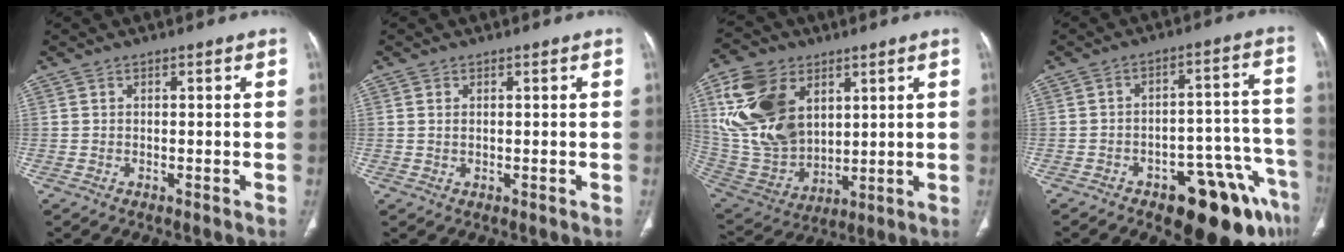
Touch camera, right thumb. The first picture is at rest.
{"total": 0.9, "force": [0.3, 0.5, 0.7], "torque": [-0.013, -0.002, 0.011]}
{"total": 20.6, "force": [6.9, 14.0, 13.5], "torque": [-0.252, -0.023, 0.149]}
{"total": 16.5, "force": [-10.0, 6.7, 11.3], "torque": [-0.080, 0.081, -0.130]}